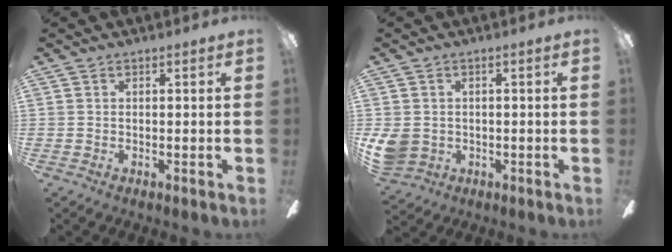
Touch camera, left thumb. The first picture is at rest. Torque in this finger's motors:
{"motor_torque": [-0.35, 0.40, 0.04, -0.04, 0.00]}